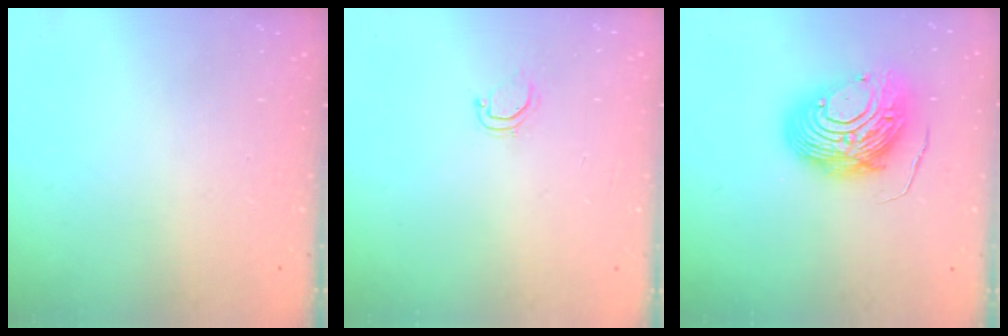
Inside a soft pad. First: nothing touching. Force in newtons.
{"total": 4.6, "press": 4.6, "slide": 0.4}
{"total": 12.8, "press": 12.7, "slide": 1.1}